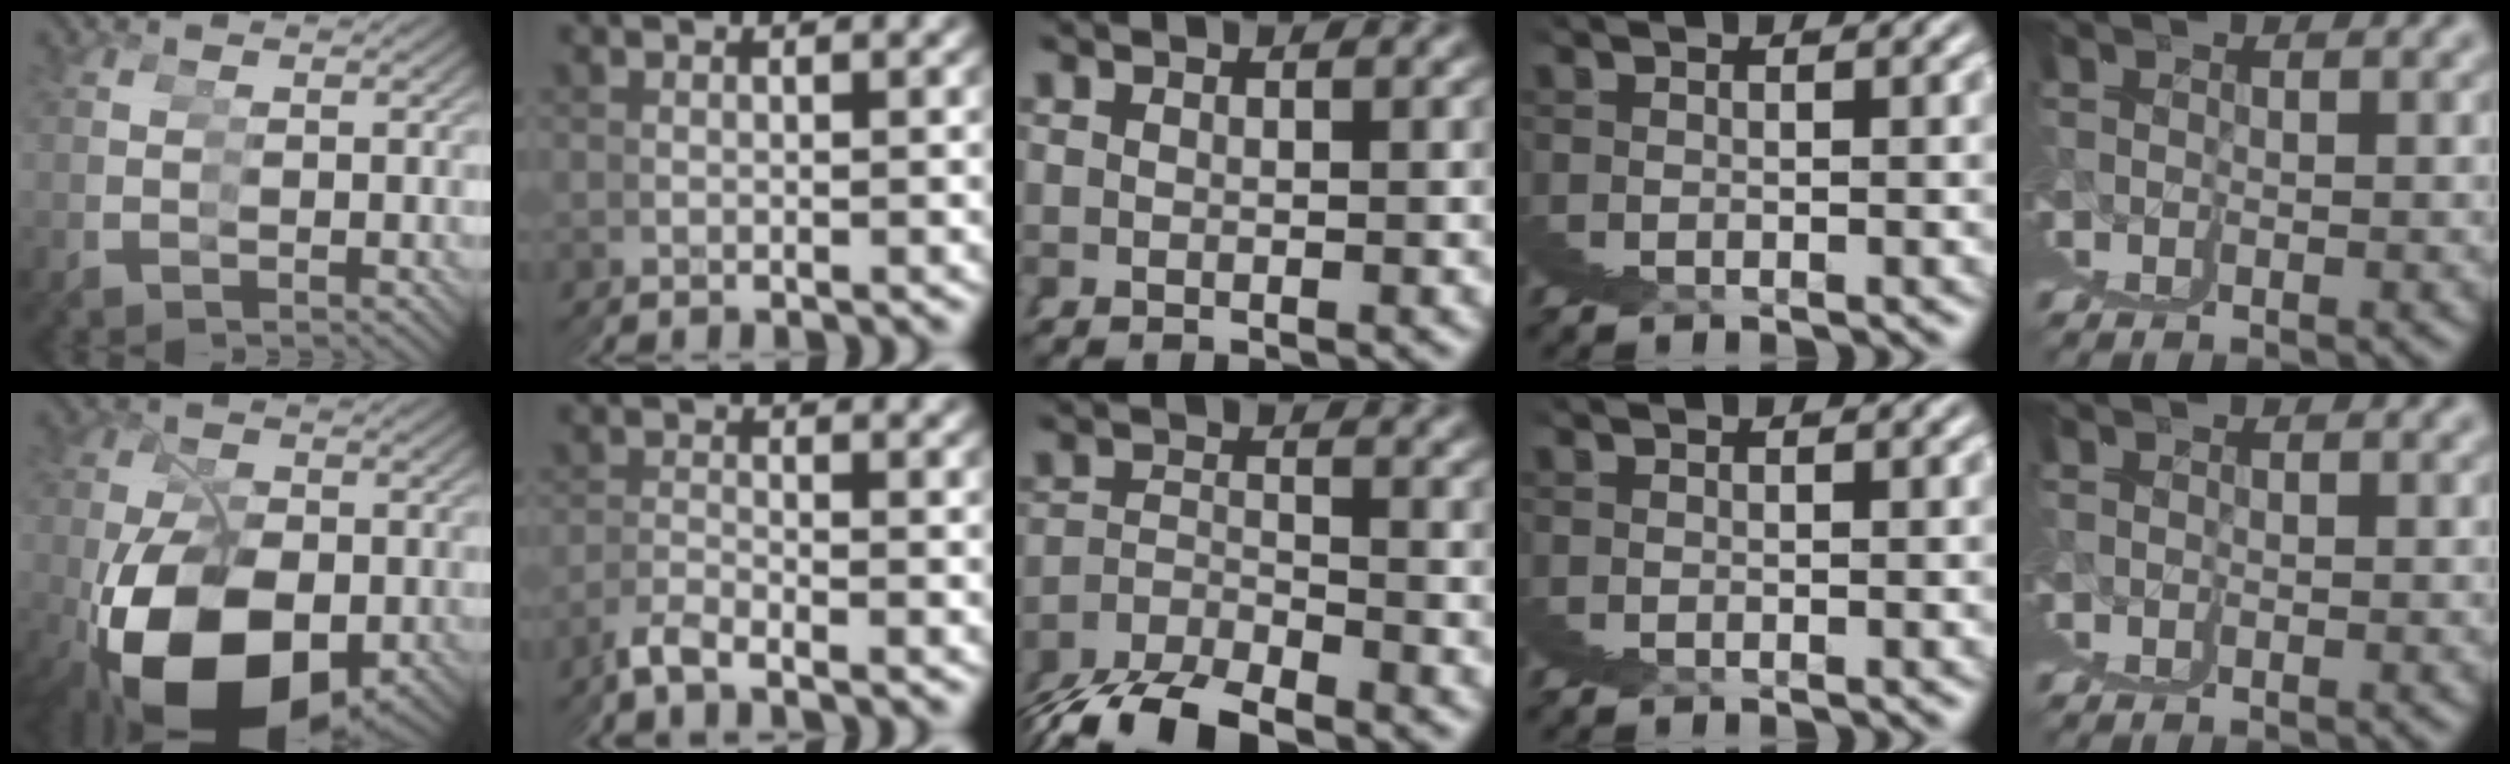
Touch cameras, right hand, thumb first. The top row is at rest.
{"thumb": {"total": 12.4, "force": [-3.7, 7.4, 9.3], "torque": [-0.181, -0.032, -0.036]}, "index": {"total": 3.4, "force": [-2.4, -1.5, -1.9], "torque": [0.028, 0.013, -0.052]}, "middle": {"total": 6.1, "force": [-5.5, 1.5, 2.0], "torque": [-0.026, -0.001, -0.092]}}